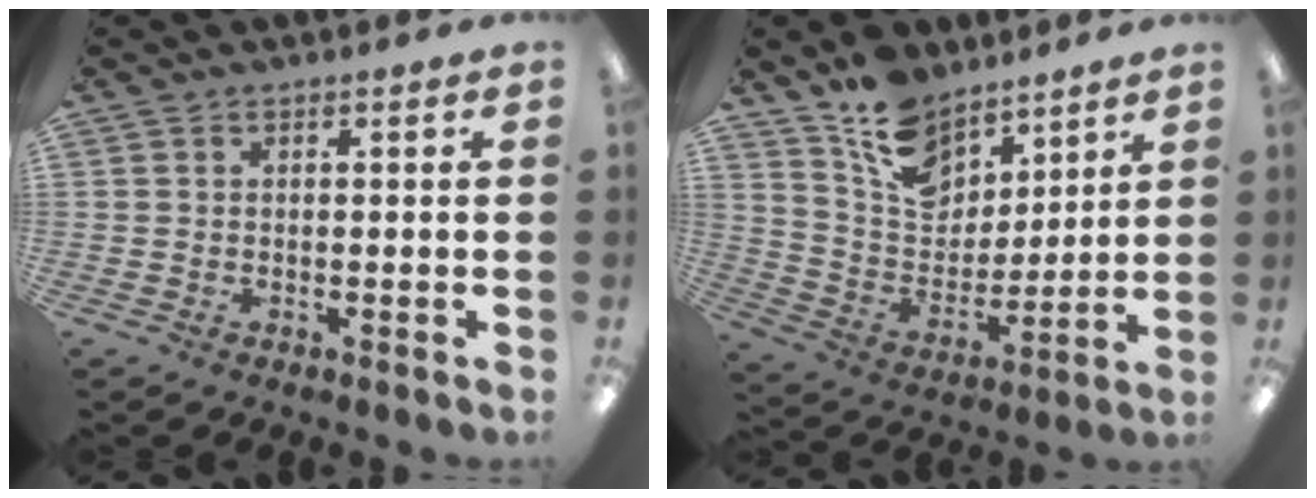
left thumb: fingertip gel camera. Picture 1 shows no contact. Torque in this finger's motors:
{"motor_torque": [2.15, 1.36, 1.46, -1.27, 0.09]}